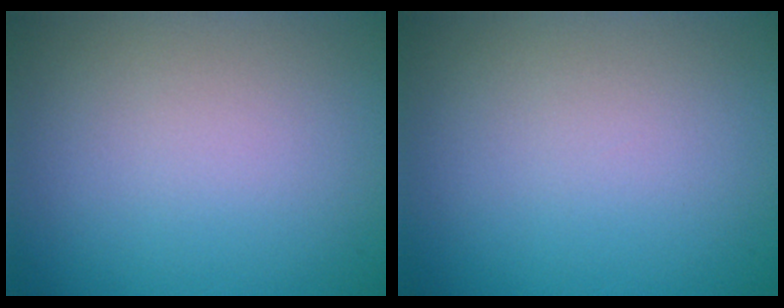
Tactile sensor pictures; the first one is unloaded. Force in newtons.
{"total": 0.0}